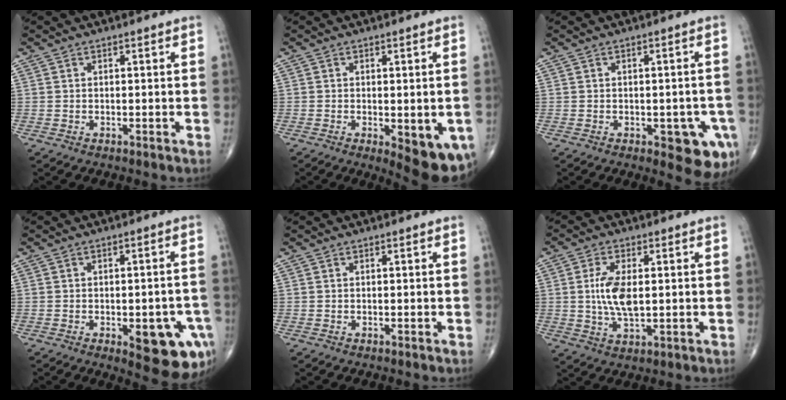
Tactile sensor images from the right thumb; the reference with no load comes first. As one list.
[{"total": 10.4, "force": [-3.5, 4.0, 9.0], "torque": [-0.101, -0.007, -0.037]}, {"total": 8.3, "force": [-3.2, 3.6, 6.8], "torque": [-0.049, 0.001, -0.035]}, {"total": 12.5, "force": [-4.5, 5.1, 10.5], "torque": [-0.103, 0.012, -0.042]}, {"total": 0.0}, {"total": 7.7, "force": [0.5, 3.6, 6.8], "torque": [-0.138, -0.008, 0.011]}]